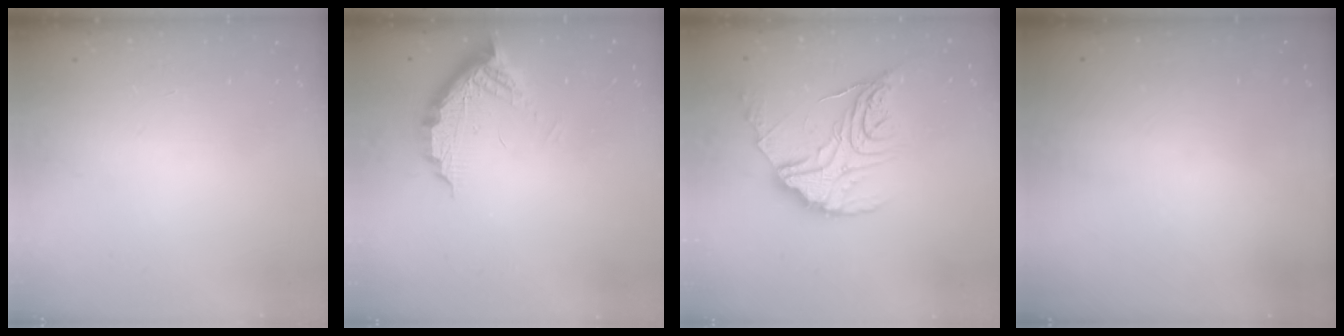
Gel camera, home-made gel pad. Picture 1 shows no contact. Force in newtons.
{"total": 10.2, "press": 10.2, "slide": 0.9}
{"total": 17.5, "press": 17.5, "slide": 1.4}
{"total": 2.9, "press": 2.9, "slide": 0.3}